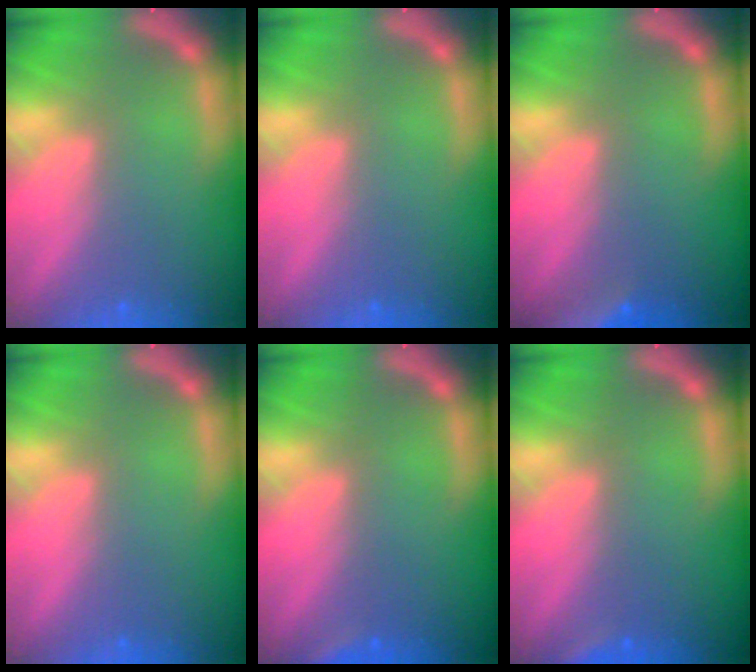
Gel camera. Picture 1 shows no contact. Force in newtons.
{"total": 0.0}
{"total": 10.0}
{"total": 0.0}
{"total": 1.4}
{"total": 1.4}